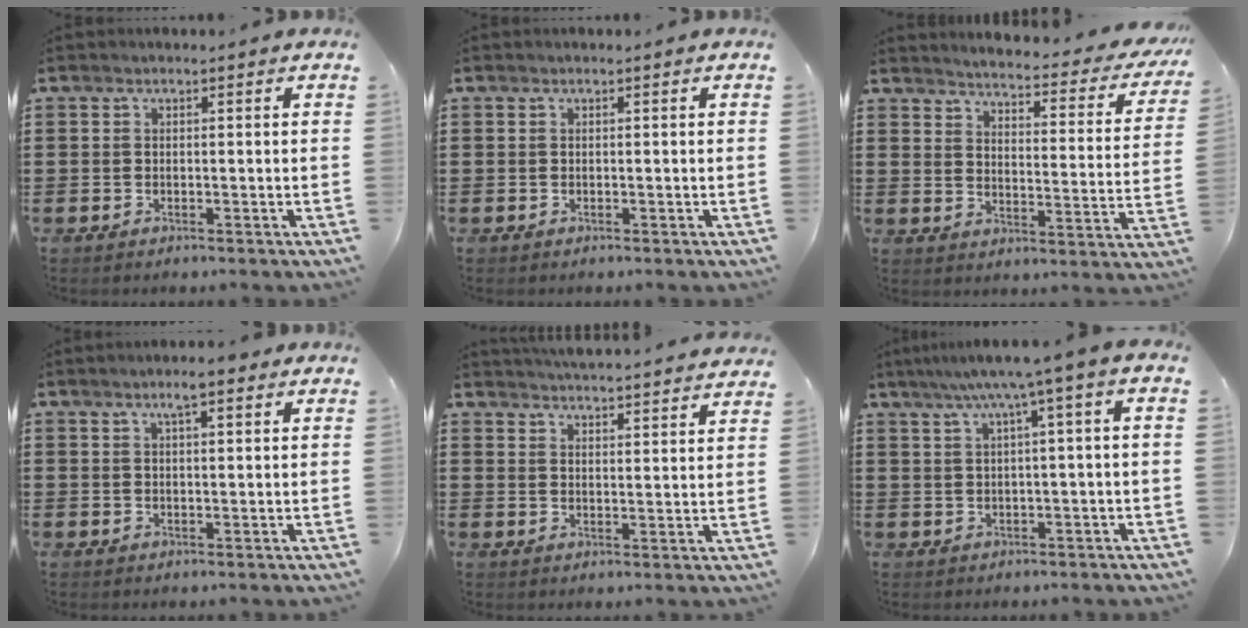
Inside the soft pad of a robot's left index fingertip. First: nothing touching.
{"total": 0.0}
{"total": 3.4, "force": [3.2, -0.3, 1.2], "torque": [-0.043, -0.030, 0.046]}
{"total": 3.8, "force": [2.4, 0.6, 2.9], "torque": [-0.053, 0.001, 0.039]}
{"total": 4.4, "force": [4.3, -0.5, 0.3], "torque": [-0.022, -0.027, 0.076]}
{"total": 5.1, "force": [1.9, -0.6, 4.7], "torque": [-0.095, -0.007, 0.025]}